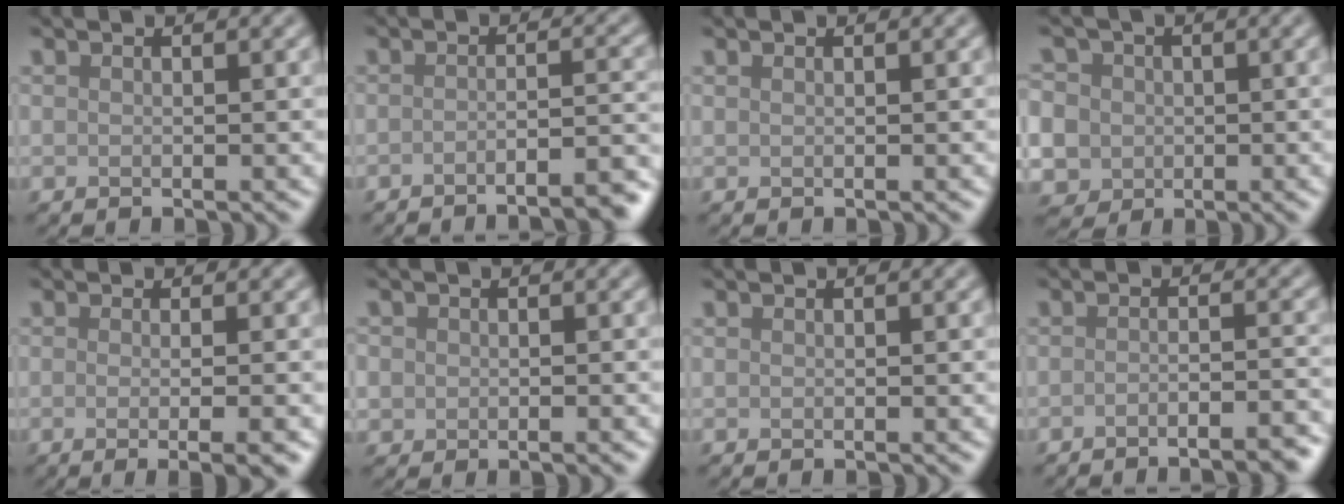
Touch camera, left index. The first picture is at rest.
{"total": 5.1, "force": [-3.8, 1.1, 3.2], "torque": [-0.033, 0.012, -0.053]}
{"total": 0.5, "force": [0.4, 0.2, 0.3], "torque": [-0.004, -0.001, 0.002]}
{"total": 8.9, "force": [-0.7, 8.3, 3.2], "torque": [-0.075, 0.015, -0.043]}
{"total": 4.9, "force": [-0.7, 1.9, 4.5], "torque": [-0.033, 0.003, -0.016]}
{"total": 1.9, "force": [-0.3, 1.6, 1.0], "torque": [-0.002, -0.003, -0.004]}
{"total": 0.0}
{"total": 4.5, "force": [-3.2, 1.0, 2.9], "torque": [-0.034, 0.012, -0.047]}